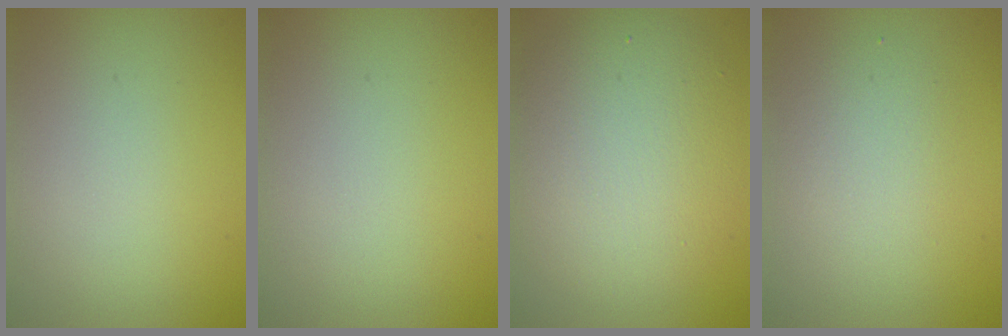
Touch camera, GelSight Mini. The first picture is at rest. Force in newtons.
{"total": 0.0}
{"total": 6.5, "press": 6.5, "slide": 0.1}
{"total": 2.3, "press": 2.3, "slide": 0.1}